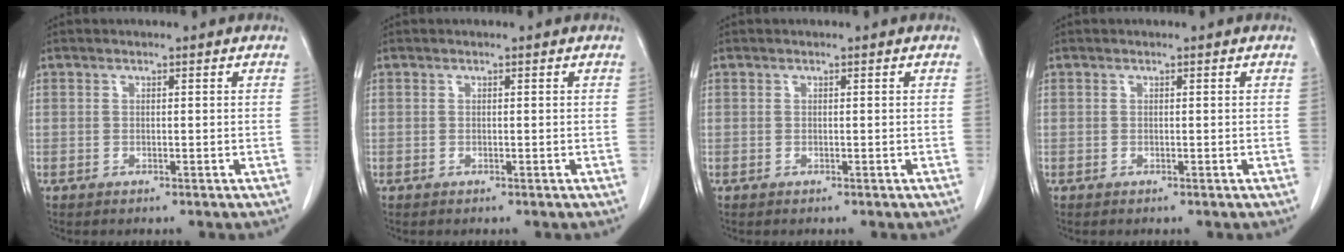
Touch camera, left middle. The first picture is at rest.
{"total": 0.0}
{"total": 0.0}
{"total": 0.0}